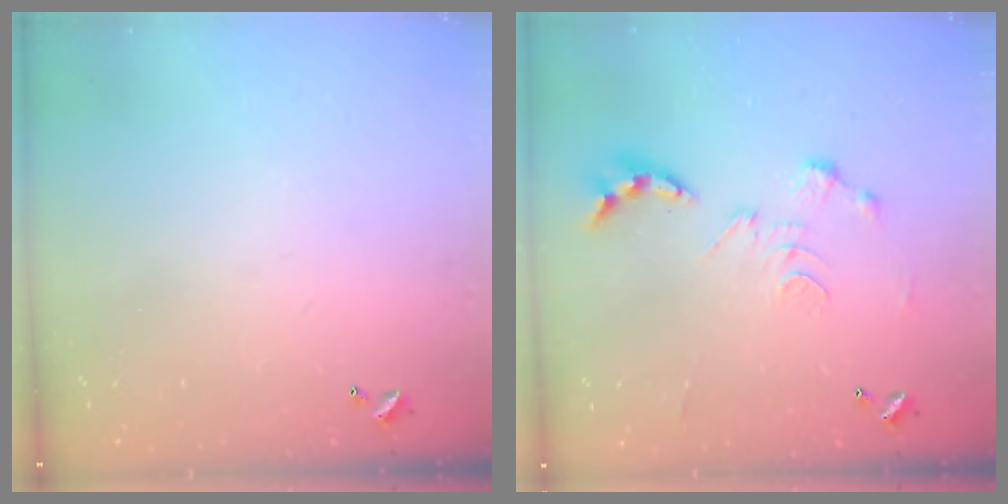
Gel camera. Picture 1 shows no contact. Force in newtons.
{"total": 0.0}